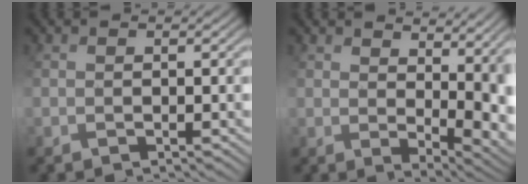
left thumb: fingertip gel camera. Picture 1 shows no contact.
{"total": 8.3, "force": [2.2, 4.1, 6.8], "torque": [-0.130, -0.015, 0.054]}